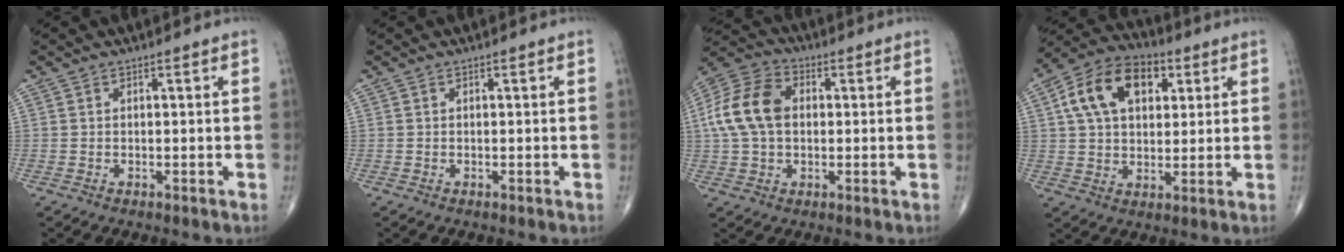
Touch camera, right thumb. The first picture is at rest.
{"total": 0.0}
{"total": 13.0, "force": [1.3, 8.9, 9.4], "torque": [-0.185, 0.027, 0.017]}
{"total": 15.3, "force": [5.0, 9.8, 10.6], "torque": [-0.164, 0.009, 0.079]}